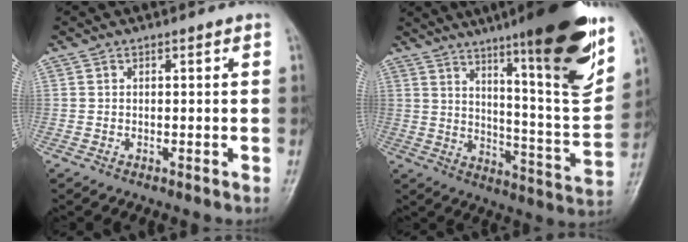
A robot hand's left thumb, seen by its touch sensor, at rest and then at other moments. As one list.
[{"total": 24.0, "force": [14.1, 3.4, 19.2], "torque": [-0.250, -0.063, 0.215]}]